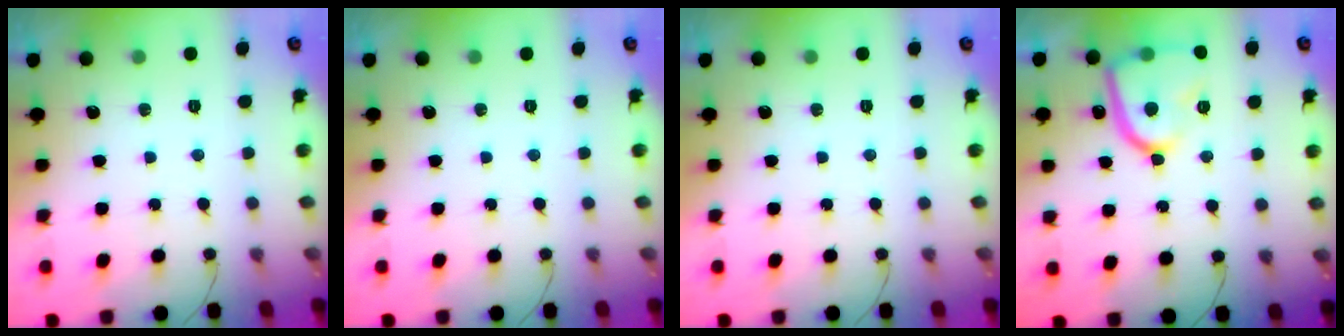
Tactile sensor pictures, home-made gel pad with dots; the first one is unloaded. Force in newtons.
{"total": 0.0}
{"total": 0.0}
{"total": 15.8, "press": 15.7, "slide": 1.3}